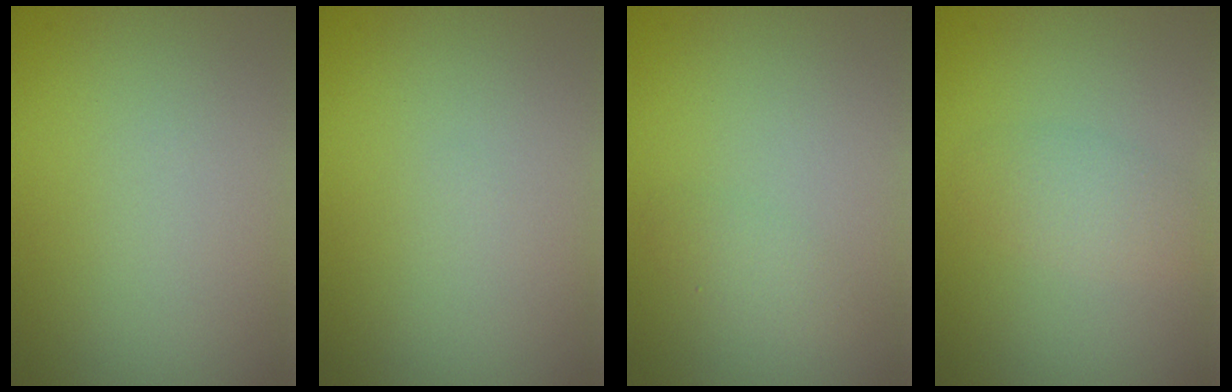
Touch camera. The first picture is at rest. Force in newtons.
{"total": 0.0}
{"total": 1.2, "press": 1.2, "slide": 0.0}
{"total": 1.5, "press": 1.5, "slide": 0.0}